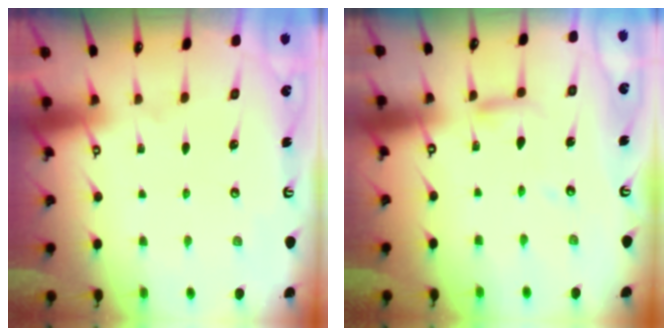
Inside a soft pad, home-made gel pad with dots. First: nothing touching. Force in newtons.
{"total": 4.3, "press": 4.3, "slide": 0.4}